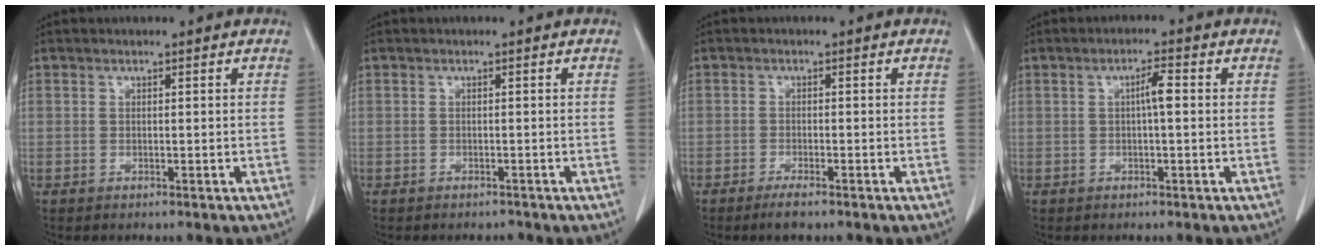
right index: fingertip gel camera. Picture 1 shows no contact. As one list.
[{"total": 1.4, "force": [-1.3, 0.5, 0.0], "torque": [-0.001, 0.000, -0.021]}, {"total": 2.4, "force": [-1.8, 0.4, 1.5], "torque": [-0.030, -0.004, -0.033]}, {"total": 2.8, "force": [0.2, 0.3, 2.8], "torque": [-0.047, 0.004, 0.003]}]